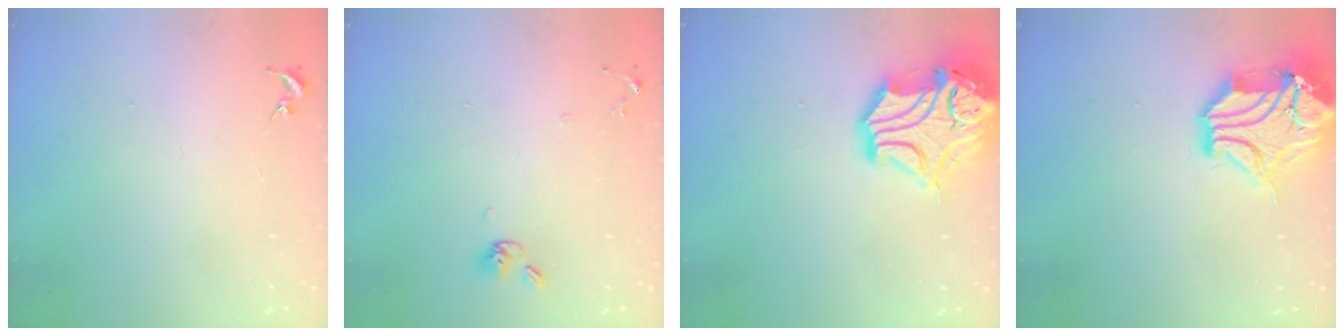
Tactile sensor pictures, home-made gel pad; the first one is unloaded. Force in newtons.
{"total": 7.1, "press": 6.8, "slide": 2.1}
{"total": 17.4, "press": 17.2, "slide": 2.6}
{"total": 16.8, "press": 16.6, "slide": 2.4}